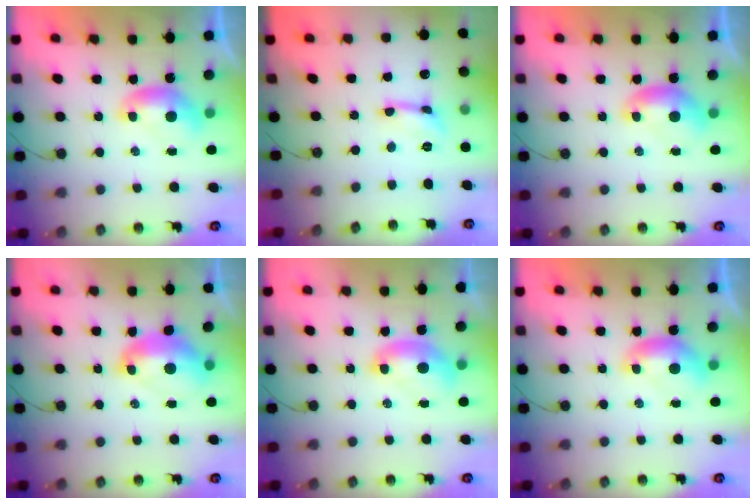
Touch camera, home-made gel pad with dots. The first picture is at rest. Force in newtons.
{"total": 0.0}
{"total": 0.0}
{"total": 4.8, "press": 4.7, "slide": 0.8}
{"total": 1.9, "press": 1.9, "slide": 0.3}
{"total": 0.0}